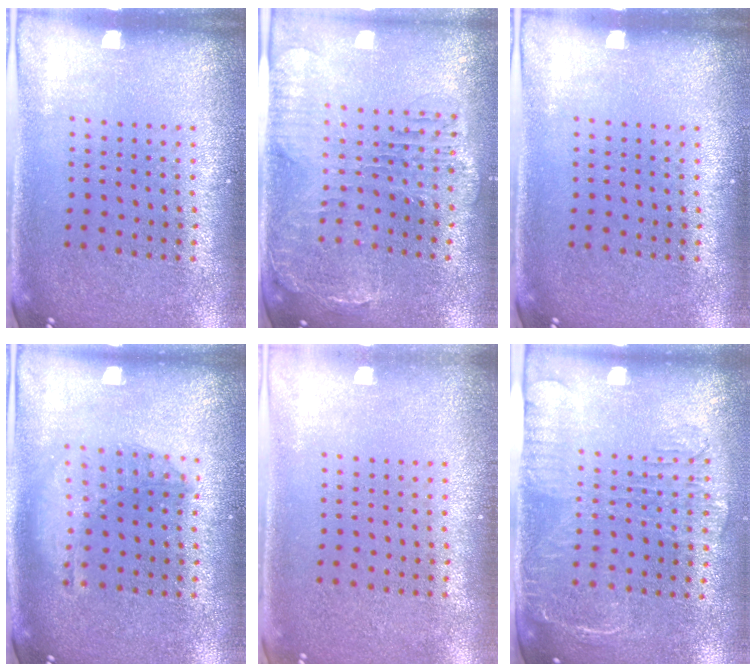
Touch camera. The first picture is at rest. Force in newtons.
{"total": 1.5, "press": 1.4, "slide": 0.4}
{"total": 0.0}
{"total": 1.3, "press": 1.3, "slide": 0.4}
{"total": 0.7, "press": 0.6, "slide": 0.3}
{"total": 1.9, "press": 1.6, "slide": 1.0}